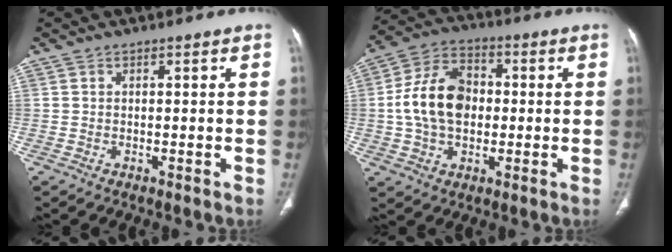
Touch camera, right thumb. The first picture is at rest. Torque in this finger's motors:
{"motor_torque": [0.21, 2.37, 1.27, -0.16, 0.14]}